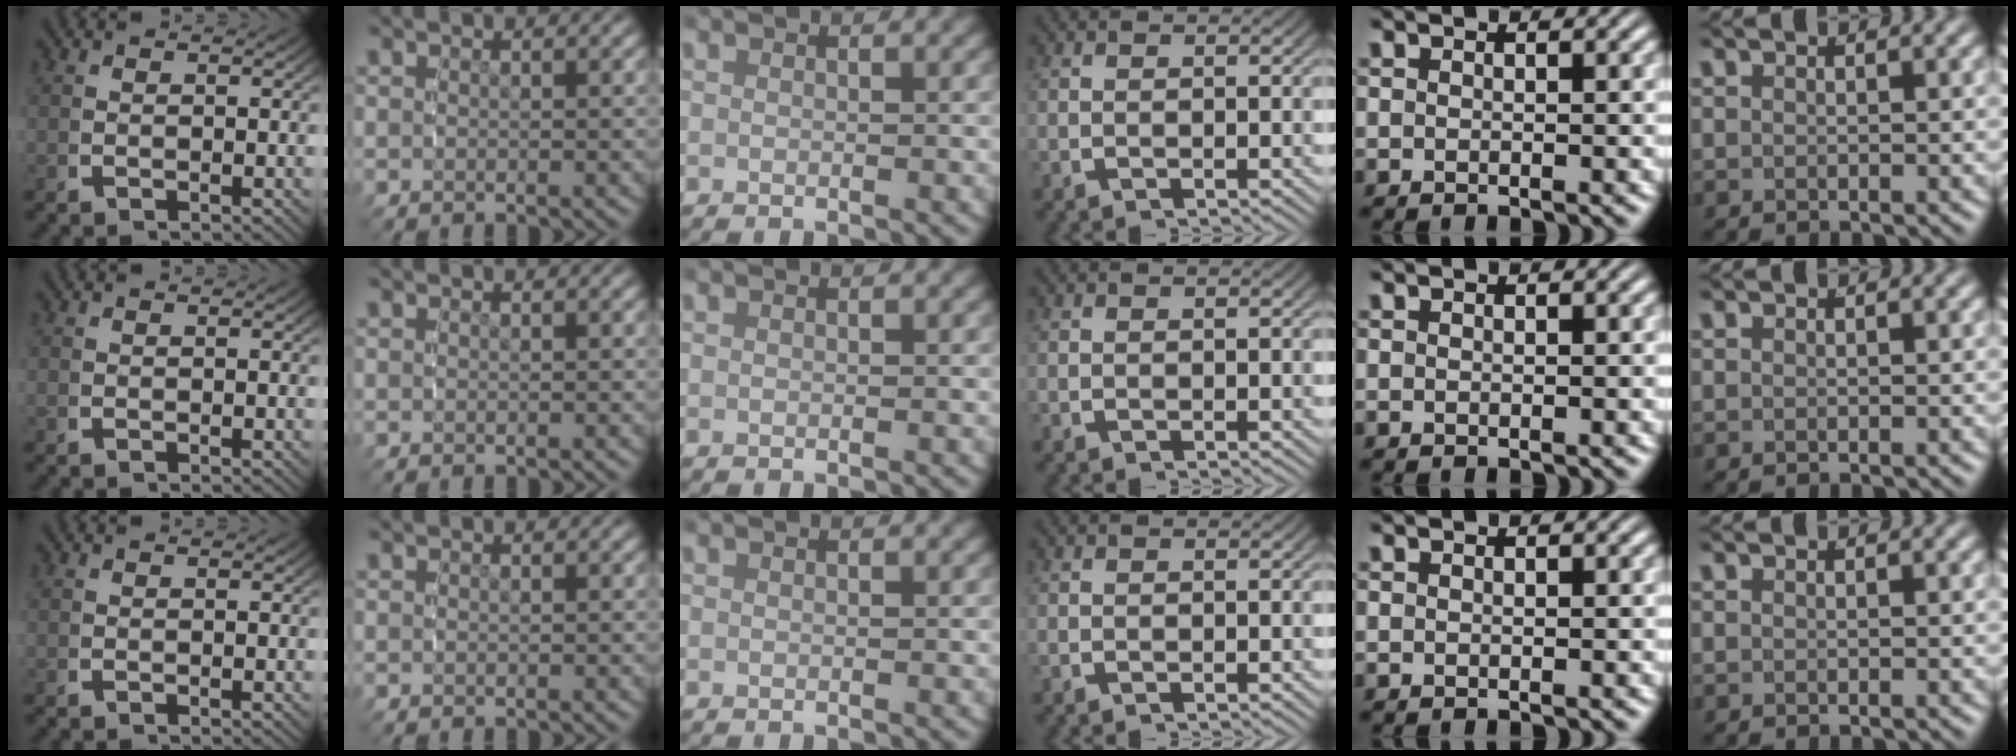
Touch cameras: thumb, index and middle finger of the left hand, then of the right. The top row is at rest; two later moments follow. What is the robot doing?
{"motion": "reach", "object": "plastic wrap"}